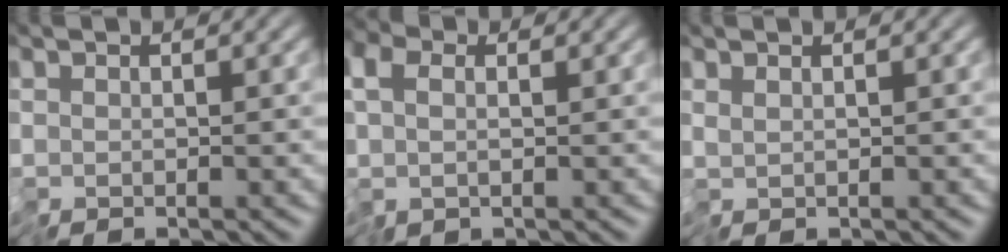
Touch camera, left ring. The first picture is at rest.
{"total": 2.5, "force": [0.3, 1.7, 1.8], "torque": [-0.050, 0.005, 0.002]}
{"total": 0.6, "force": [0.4, -0.3, 0.1], "torque": [-0.002, 0.002, 0.011]}